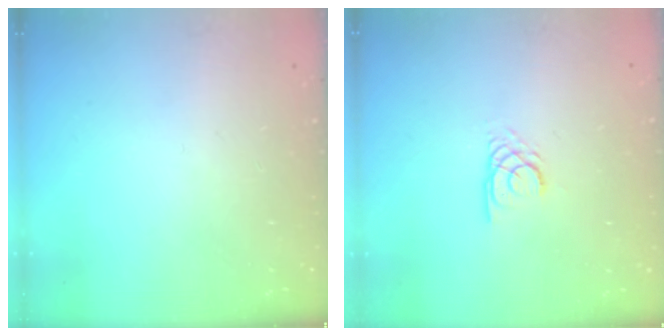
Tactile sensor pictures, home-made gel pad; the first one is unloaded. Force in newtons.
{"total": 2.7, "press": 2.7, "slide": 0.1}